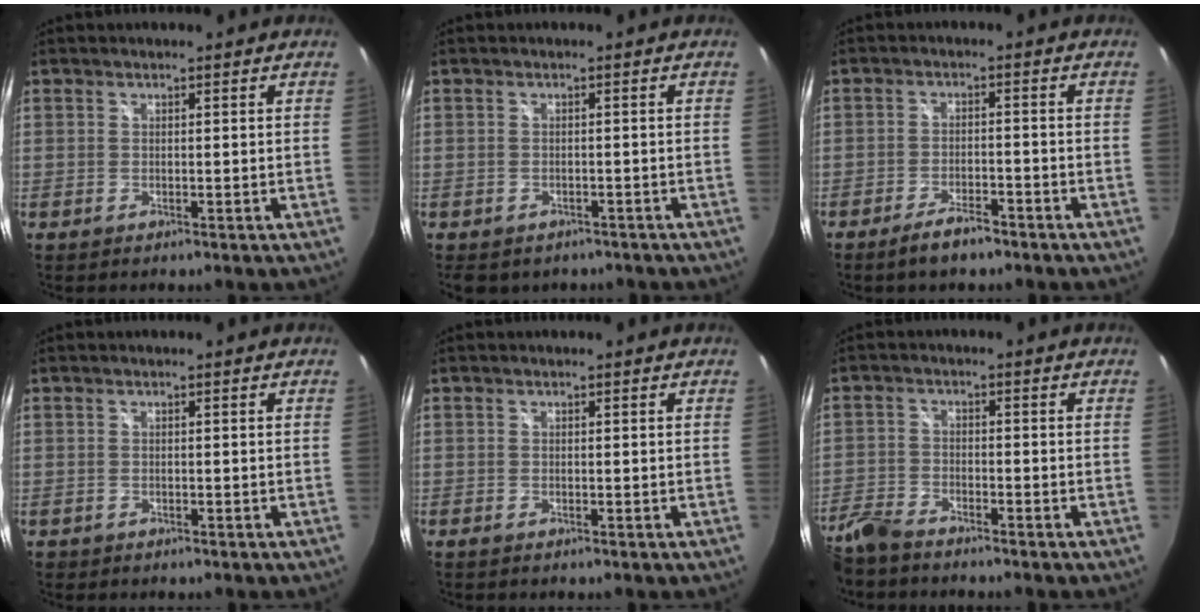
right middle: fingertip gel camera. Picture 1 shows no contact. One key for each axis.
{"total": 3.9, "fx": -2.6, "fy": 2.6, "fz": 1.4, "tx": -0.028, "ty": -0.007, "tz": -0.027}
{"total": 5.1, "fx": -4.0, "fy": 1.5, "fz": 2.8, "tx": -0.067, "ty": -0.001, "tz": -0.067}
{"total": 0.9, "fx": -0.6, "fy": 0.6, "fz": 0.1, "tx": -0.007, "ty": -0.003, "tz": -0.010}
{"total": 0.0}
{"total": 8.5, "fx": -7.3, "fy": 2.8, "fz": 3.5, "tx": -0.096, "ty": -0.016, "tz": -0.149}